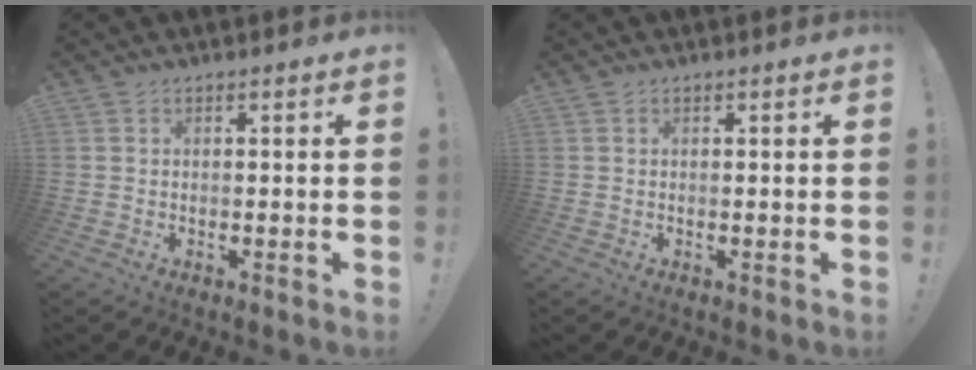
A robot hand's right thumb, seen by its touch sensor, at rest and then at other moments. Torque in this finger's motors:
{"motor_torque": [-0.10, -0.06, 0.04, -0.01, 0.06]}